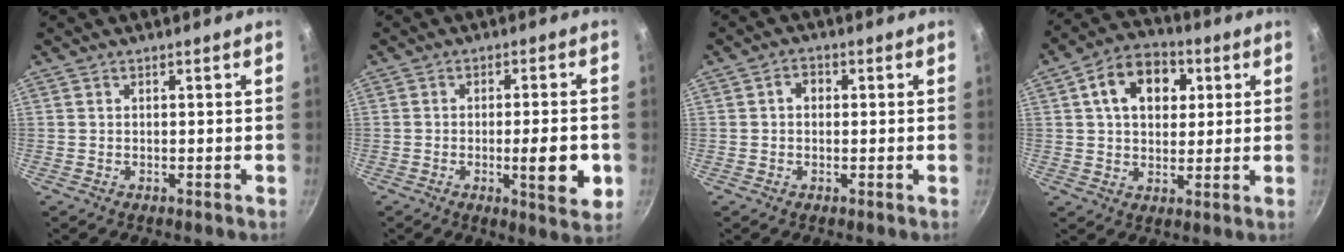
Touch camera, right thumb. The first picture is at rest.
{"total": 9.3, "force": [-2.1, 2.2, 8.7], "torque": [-0.113, 0.000, -0.029]}
{"total": 2.5, "force": [0.2, 2.0, 1.5], "torque": [-0.014, 0.008, -0.001]}
{"total": 12.3, "force": [3.6, 8.7, 7.9], "torque": [-0.096, 0.008, 0.044]}